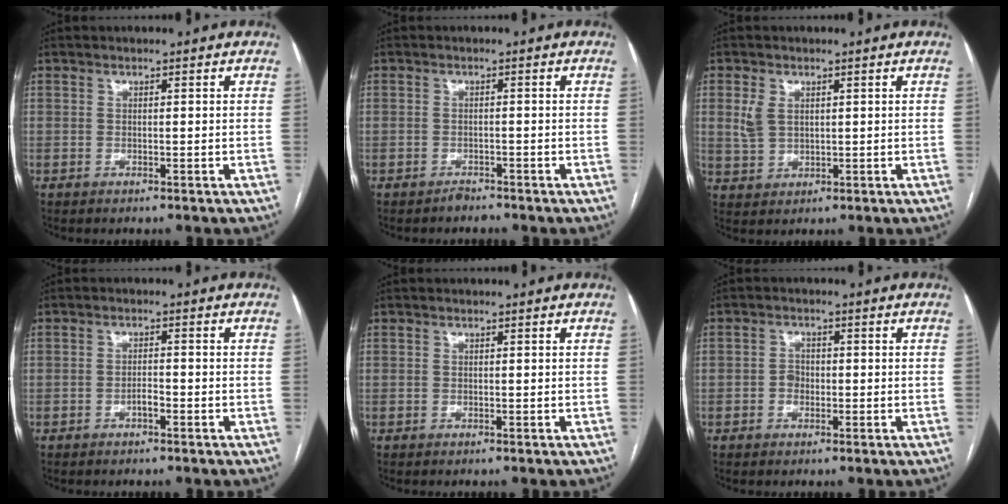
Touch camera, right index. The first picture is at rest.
{"total": 1.1, "force": [-1.1, 0.1, 0.0], "torque": [-0.002, -0.004, -0.017]}
{"total": 3.4, "force": [1.0, 2.5, 2.1], "torque": [-0.051, 0.009, 0.028]}
{"total": 1.5, "force": [-1.0, 0.3, 1.1], "torque": [-0.020, 0.004, -0.017]}
{"total": 0.0}
{"total": 1.9, "force": [-0.6, 1.5, 1.0], "torque": [-0.013, 0.007, -0.011]}